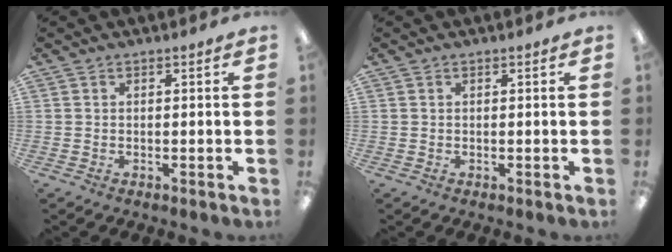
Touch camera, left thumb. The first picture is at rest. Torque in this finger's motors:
{"motor_torque": [-0.22, 0.06, -0.03, -0.07, -0.02]}